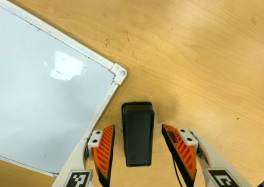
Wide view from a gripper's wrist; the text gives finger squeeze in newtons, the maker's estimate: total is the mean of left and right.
{"total": 0.0}